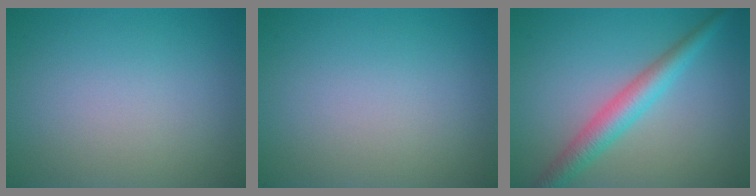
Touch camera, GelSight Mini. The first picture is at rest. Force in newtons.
{"total": 0.0}
{"total": 3.9, "press": 3.9, "slide": 0.1}